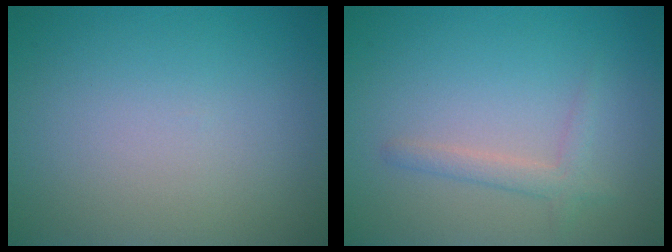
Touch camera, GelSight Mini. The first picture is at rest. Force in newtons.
{"total": 1.8, "press": 1.7, "slide": 0.1}